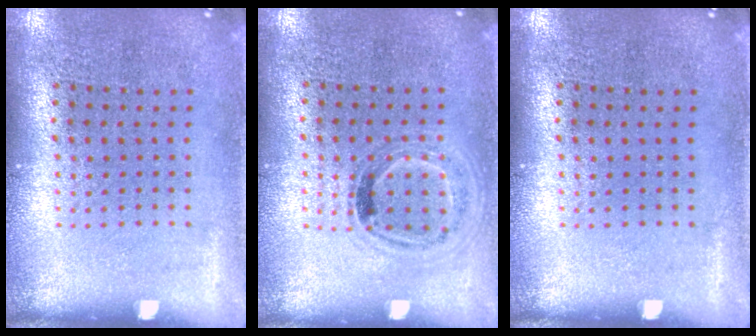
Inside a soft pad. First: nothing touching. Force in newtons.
{"total": 0.9, "press": 0.9, "slide": 0.3}
{"total": 0.0}